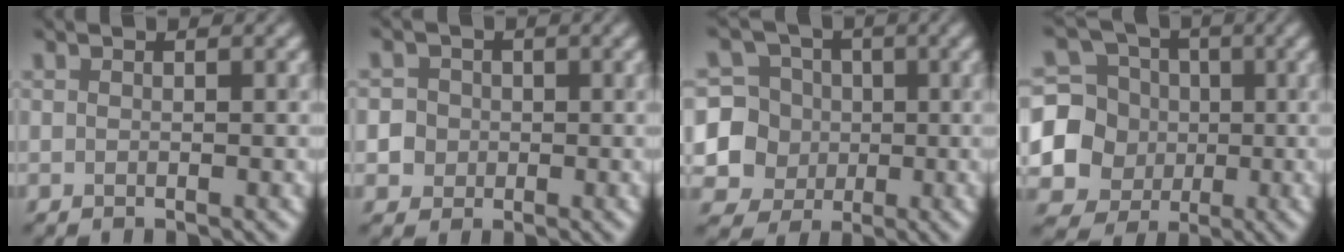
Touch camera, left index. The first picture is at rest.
{"total": 3.0, "force": [-0.6, 2.9, 0.3], "torque": [0.020, 0.015, -0.023]}
{"total": 7.2, "force": [-1.1, 7.1, 1.1], "torque": [-0.021, 0.012, -0.047]}
{"total": 10.1, "force": [-1.1, 9.8, 2.0], "torque": [-0.071, 0.007, -0.035]}